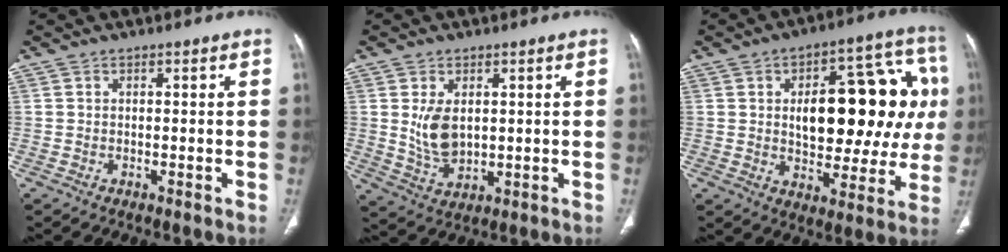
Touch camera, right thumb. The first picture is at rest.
{"total": 6.8, "force": [1.2, 4.1, 5.2], "torque": [-0.091, -0.014, 0.036]}
{"total": 24.3, "force": [3.4, 11.9, 21.0], "torque": [-0.241, 0.021, 0.049]}